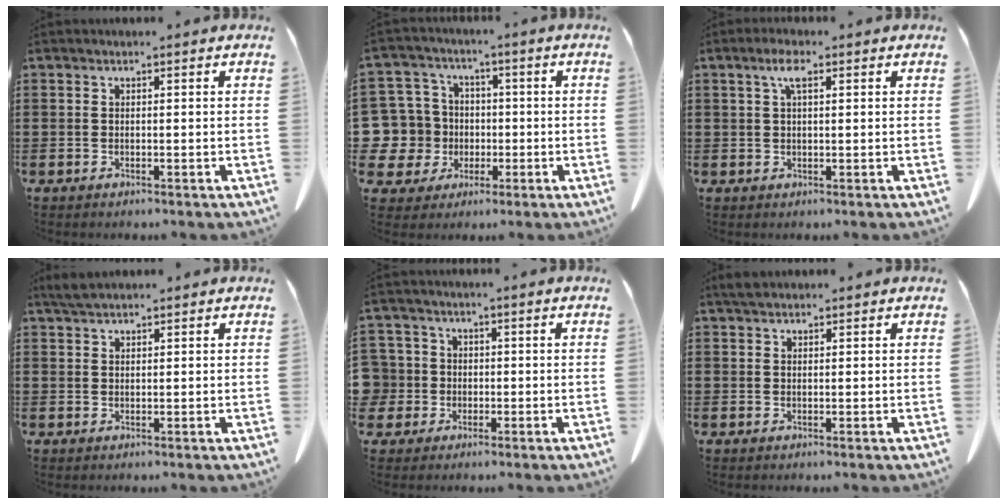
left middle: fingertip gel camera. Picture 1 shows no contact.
{"total": 9.8, "force": [-0.6, 9.4, 2.6], "torque": [-0.116, 0.011, -0.007]}
{"total": 3.5, "force": [1.5, 1.2, 2.9], "torque": [-0.064, 0.009, 0.024]}
{"total": 2.3, "force": [1.9, 0.5, 1.2], "torque": [-0.030, 0.001, 0.038]}
{"total": 4.2, "force": [-0.5, 4.1, 0.6], "torque": [-0.052, 0.004, -0.020]}
{"total": 1.6, "force": [1.4, 0.5, 0.6], "torque": [-0.017, 0.001, 0.028]}